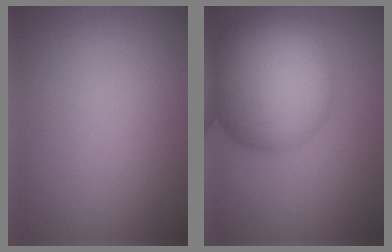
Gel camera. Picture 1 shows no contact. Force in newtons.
{"total": 11.6, "press": 11.6, "slide": 0.4}